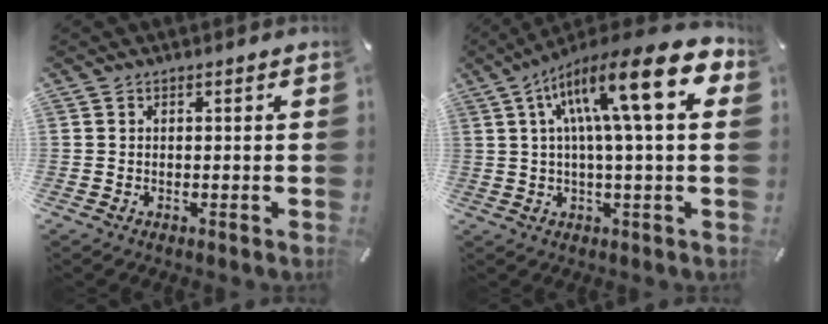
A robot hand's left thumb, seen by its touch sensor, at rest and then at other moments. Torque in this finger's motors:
{"motor_torque": [0.63, 1.65, 1.68, -1.09, 0.68]}